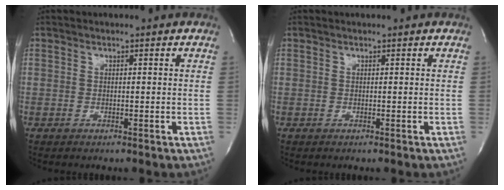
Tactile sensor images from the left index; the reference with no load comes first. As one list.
[{"total": 0.0}]